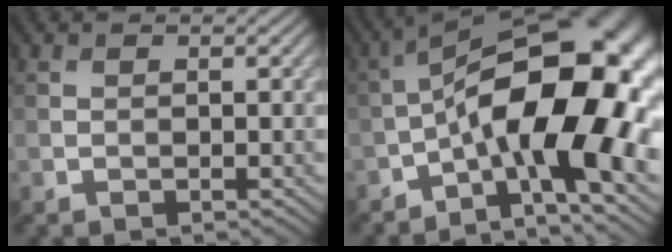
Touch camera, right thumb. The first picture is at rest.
{"total": 18.8, "force": [-3.0, 7.9, 16.8], "torque": [-0.274, 0.012, -0.059]}